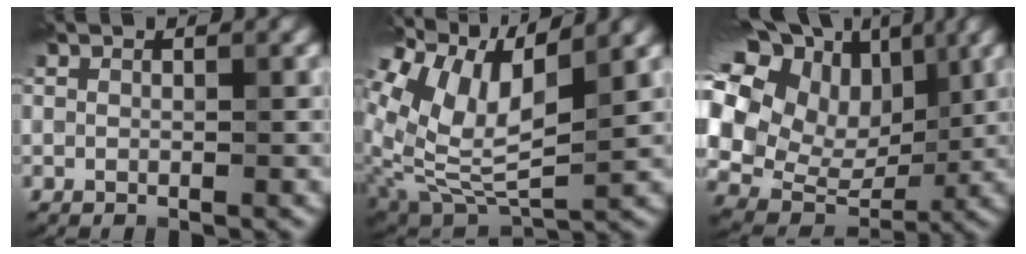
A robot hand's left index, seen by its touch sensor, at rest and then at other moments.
{"total": 9.6, "force": [4.4, 3.6, 7.8], "torque": [-0.174, 0.012, 0.085]}
{"total": 14.8, "force": [4.9, 11.0, 8.6], "torque": [-0.185, 0.035, 0.101]}